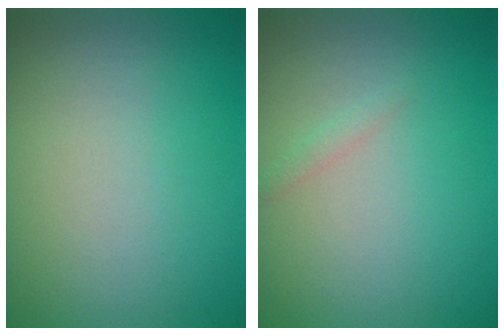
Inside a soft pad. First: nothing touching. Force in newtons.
{"total": 0.7, "press": 0.7, "slide": 0.0}